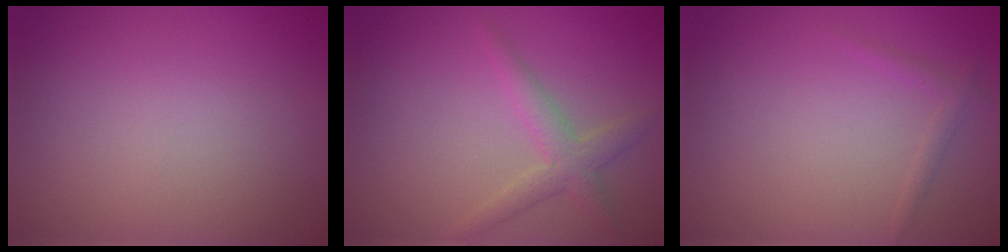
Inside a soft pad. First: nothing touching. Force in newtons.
{"total": 2.4, "press": 2.4, "slide": 0.1}
{"total": 0.9, "press": 0.9, "slide": 0.1}